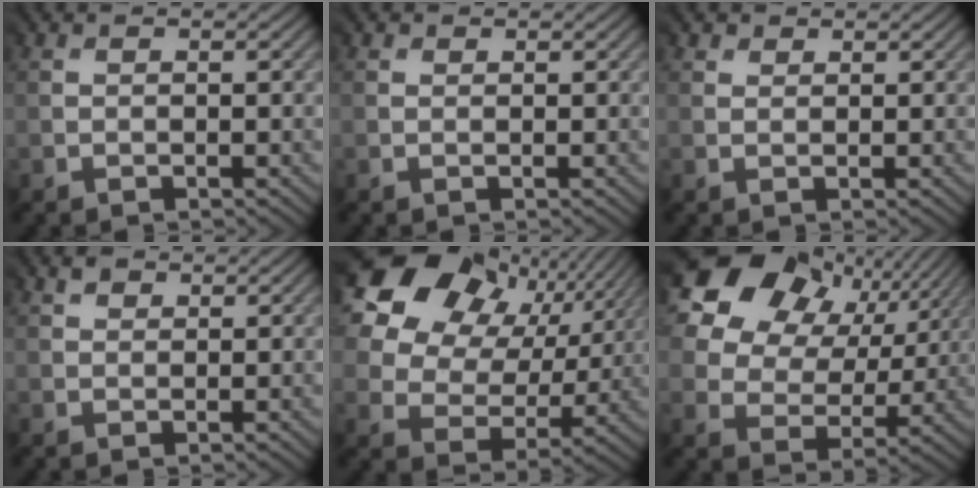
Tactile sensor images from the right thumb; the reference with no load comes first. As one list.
[{"total": 0.8, "force": [0.6, 0.5, -0.2], "torque": [0.007, -0.002, 0.009]}, {"total": 1.7, "force": [1.3, 0.4, -0.9], "torque": [0.012, 0.000, 0.025]}, {"total": 1.4, "force": [1.2, 0.4, -0.5], "torque": [0.006, 0.002, 0.019]}, {"total": 17.5, "force": [8.7, 12.3, 8.8], "torque": [-0.213, 0.064, 0.160]}, {"total": 17.7, "force": [9.0, 12.5, 8.6], "torque": [-0.218, 0.073, 0.172]}]